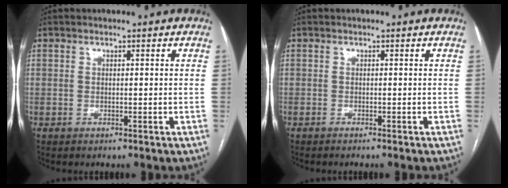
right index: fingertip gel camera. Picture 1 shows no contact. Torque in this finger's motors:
{"motor_torque": [-0.10, -0.07, 0.00, 0.01]}